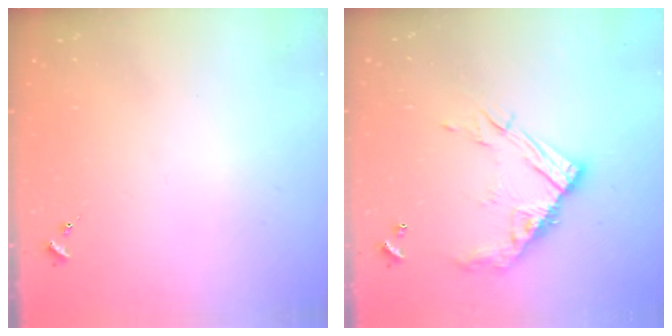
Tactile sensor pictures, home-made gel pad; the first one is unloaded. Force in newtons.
{"total": 12.5, "press": 12.5, "slide": 1.0}